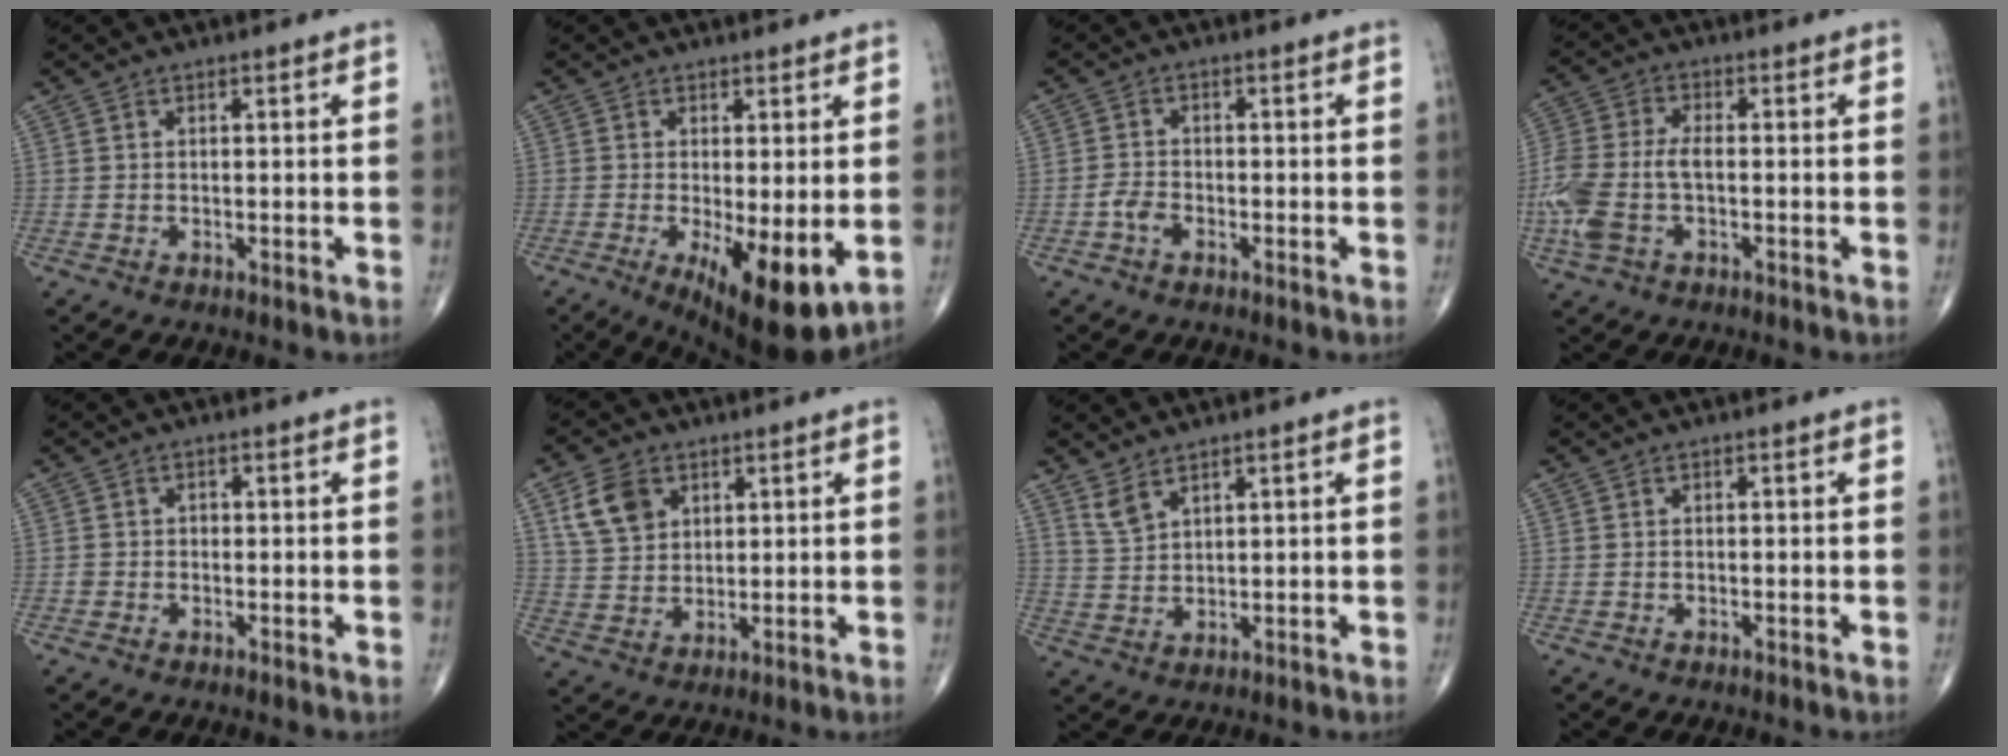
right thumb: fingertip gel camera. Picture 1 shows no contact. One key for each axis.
{"total": 11.6, "fx": -2.6, "fy": 3.7, "fz": 10.7, "tx": -0.159, "ty": -0.028, "tz": -0.029}
{"total": 2.6, "fx": -1.3, "fy": 1.6, "fz": 1.5, "tx": -0.029, "ty": 0.009, "tz": -0.028}
{"total": 11.3, "fx": -2.3, "fy": 6.1, "fz": 9.2, "tx": -0.234, "ty": 0.018, "tz": -0.046}
{"total": 1.3, "fx": -0.4, "fy": 1.2, "fz": 0.2, "tx": 0.006, "ty": 0.007, "tz": -0.010}
{"total": 8.2, "fx": 3.6, "fy": 5.9, "fz": 4.3, "tx": -0.062, "ty": -0.010, "tz": 0.073}
{"total": 3.4, "fx": 2.6, "fy": 1.3, "fz": 1.8, "tx": -0.034, "ty": -0.015, "tz": 0.062}
{"total": 0.0}